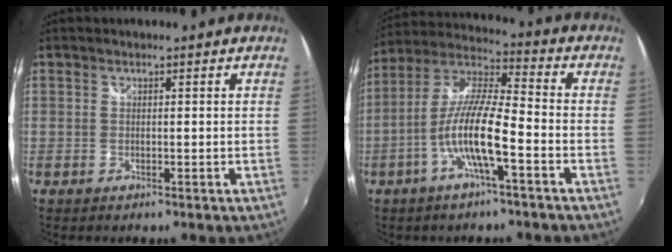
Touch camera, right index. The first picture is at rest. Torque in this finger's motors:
{"motor_torque": [1.31, -0.83, 1.01, 0.21]}